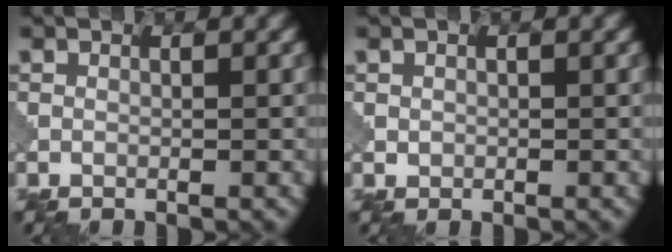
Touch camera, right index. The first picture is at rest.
{"total": 0.7, "force": [0.1, 0.6, -0.1], "torque": [-0.008, -0.002, 0.012]}